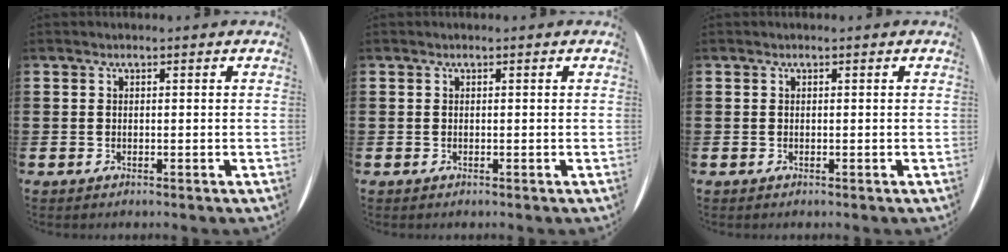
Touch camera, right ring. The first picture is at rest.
{"total": 0.0}
{"total": 0.0}